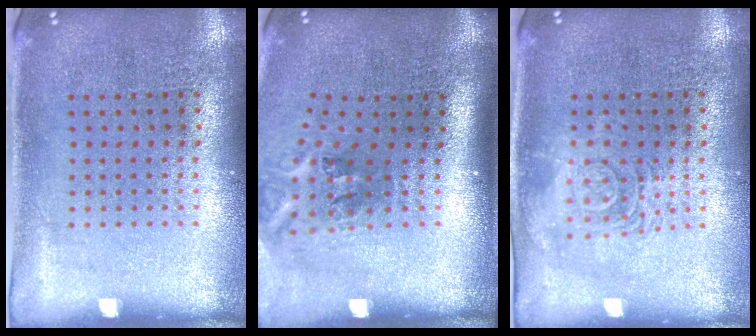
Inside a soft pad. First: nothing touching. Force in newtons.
{"total": 2.3, "press": 1.4, "slide": 1.8}
{"total": 2.8, "press": 2.8, "slide": 0.4}